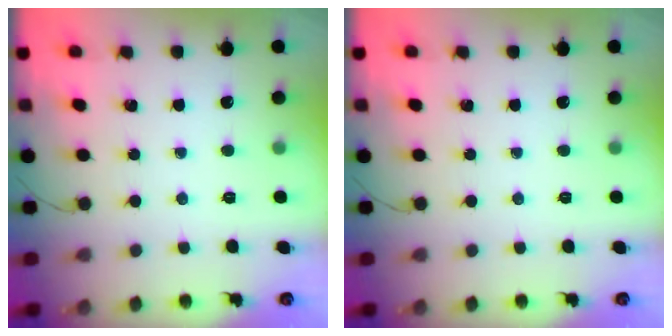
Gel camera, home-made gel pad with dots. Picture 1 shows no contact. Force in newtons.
{"total": 0.0}